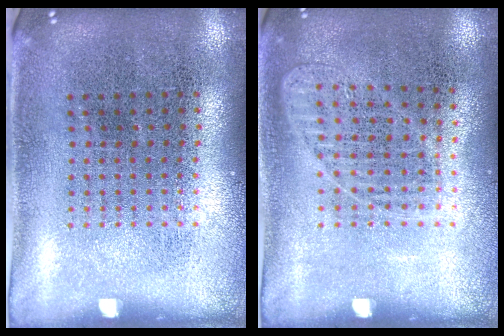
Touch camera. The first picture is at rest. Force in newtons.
{"total": 0.9, "press": 0.9, "slide": 0.1}